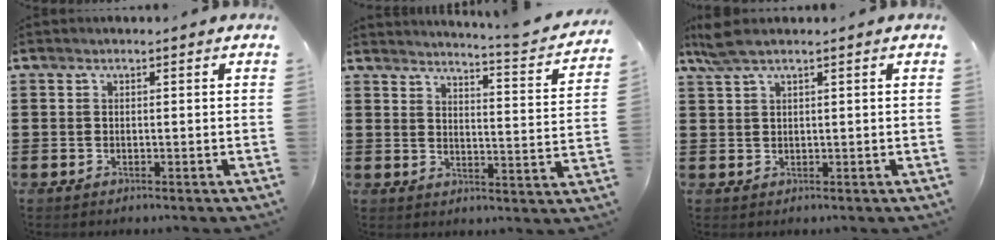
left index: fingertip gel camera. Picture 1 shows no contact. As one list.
[{"total": 4.0, "force": [3.6, -1.1, 1.5], "torque": [-0.040, -0.041, 0.051]}, {"total": 3.2, "force": [1.9, 0.3, 2.5], "torque": [-0.051, 0.001, 0.035]}]